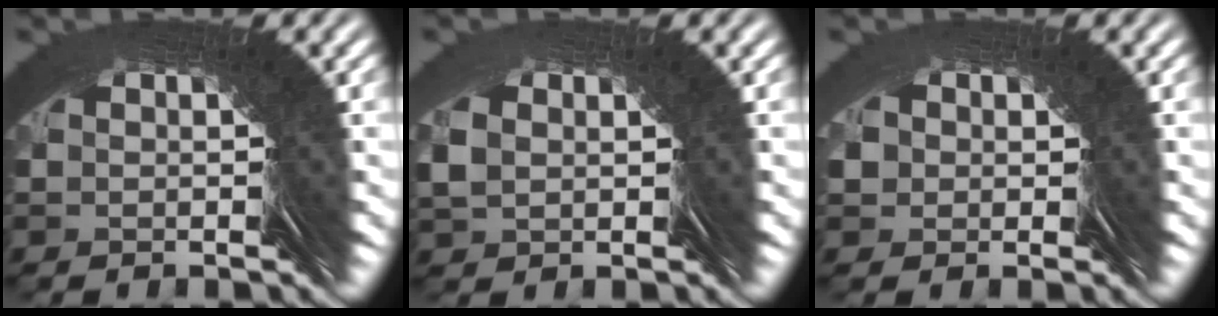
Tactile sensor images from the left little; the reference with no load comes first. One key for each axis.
{"total": 0.9, "fx": 0.7, "fy": 0.5, "fz": 0.0, "tx": 0.004, "ty": 0.013, "tz": 0.006}
{"total": 3.9, "fx": 0.6, "fy": 3.4, "fz": 1.8, "tx": -0.039, "ty": -0.003, "tz": 0.006}